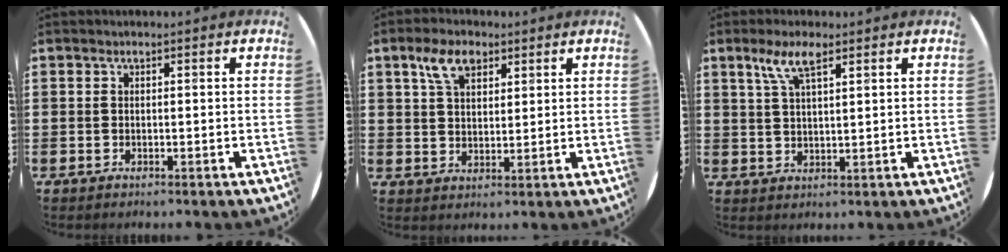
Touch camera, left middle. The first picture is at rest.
{"total": 5.4, "force": [3.3, 3.0, 3.1], "torque": [-0.063, 0.007, 0.060]}
{"total": 4.9, "force": [3.1, 1.4, 3.6], "torque": [-0.080, 0.008, 0.054]}